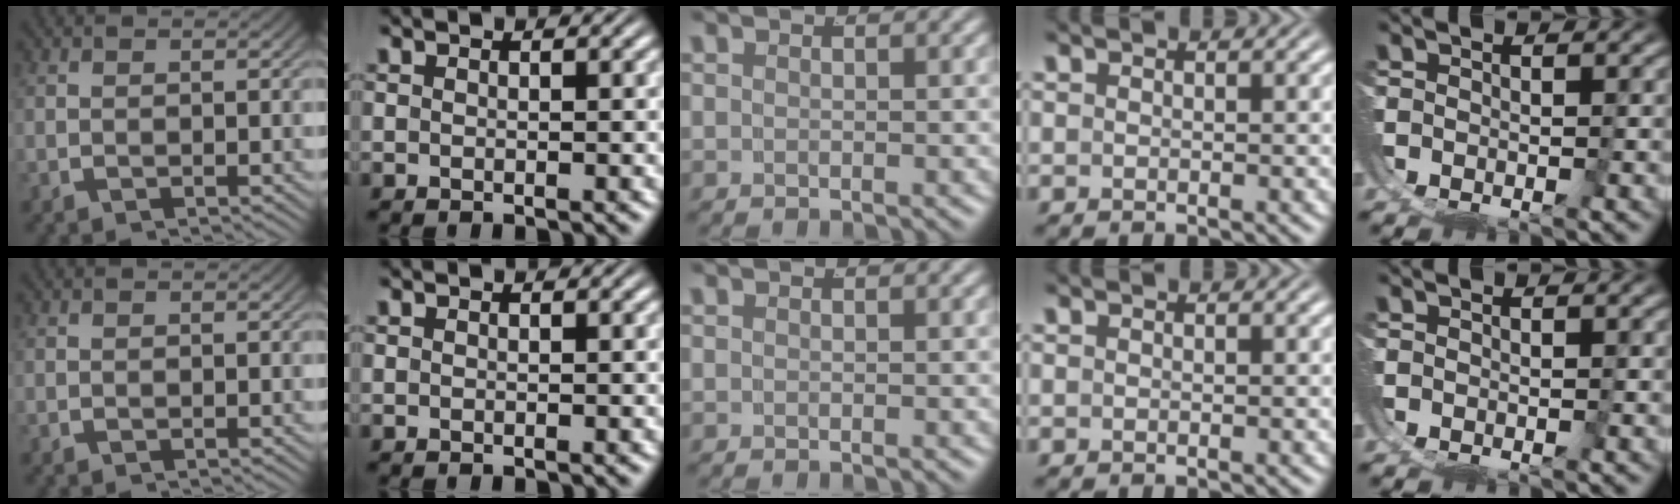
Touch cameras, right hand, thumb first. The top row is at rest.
{}